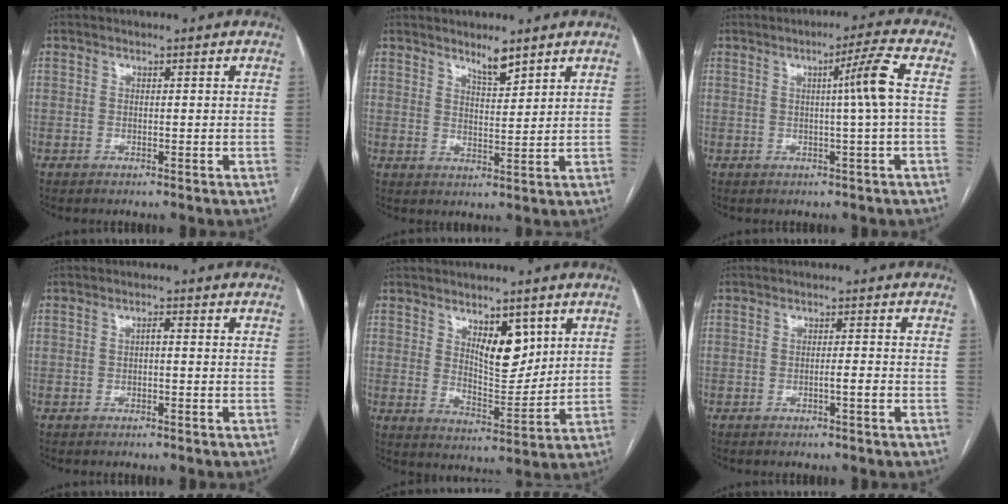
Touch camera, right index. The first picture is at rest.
{"total": 3.8, "force": [3.2, 0.6, 2.0], "torque": [-0.037, -0.007, 0.056]}
{"total": 5.5, "force": [0.4, -1.5, 5.3], "torque": [-0.083, 0.005, 0.007]}
{"total": 1.0, "force": [-0.2, 0.3, 1.0], "torque": [-0.015, 0.004, -0.004]}
{"total": 7.8, "force": [3.7, 3.3, 6.0], "torque": [-0.098, -0.009, 0.068]}
{"total": 1.7, "force": [-0.7, -0.1, 1.5], "torque": [-0.024, 0.001, -0.014]}